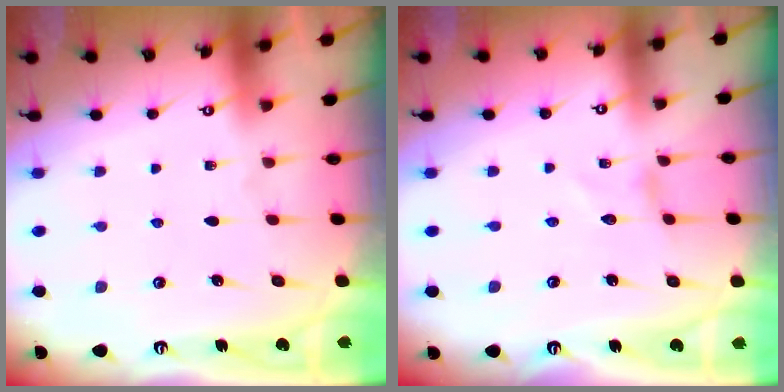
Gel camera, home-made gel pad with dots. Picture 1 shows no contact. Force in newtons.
{"total": 0.0}